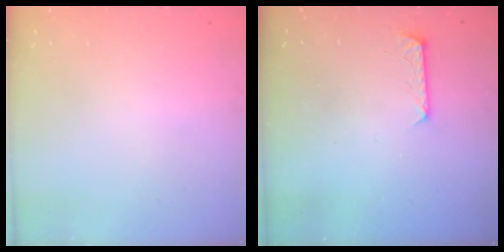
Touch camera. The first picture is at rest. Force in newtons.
{"total": 7.0, "press": 6.9, "slide": 0.6}